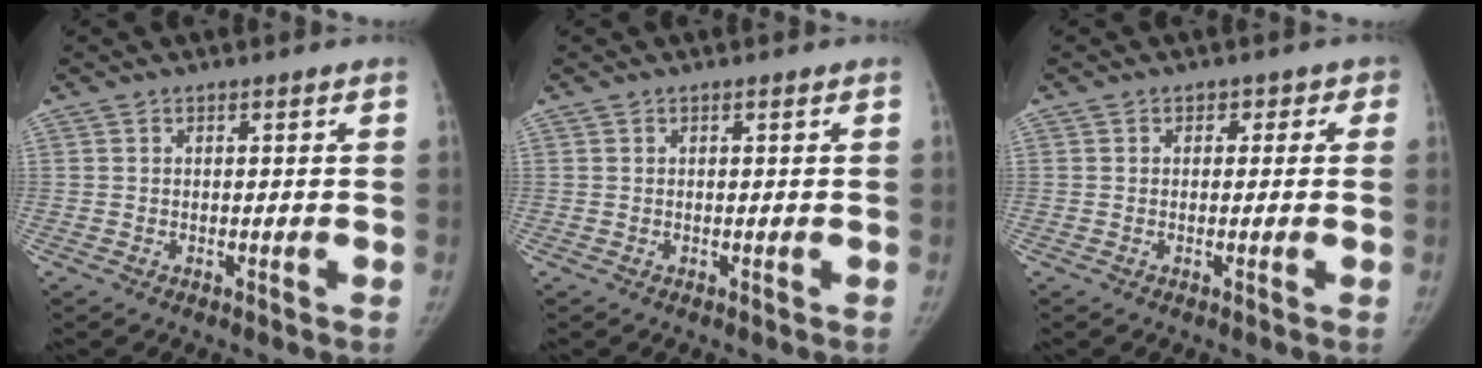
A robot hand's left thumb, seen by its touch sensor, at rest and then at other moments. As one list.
[{"total": 0.0}, {"total": 2.3, "force": [0.5, 2.1, 0.9], "torque": [0.024, 0.006, -0.004]}]